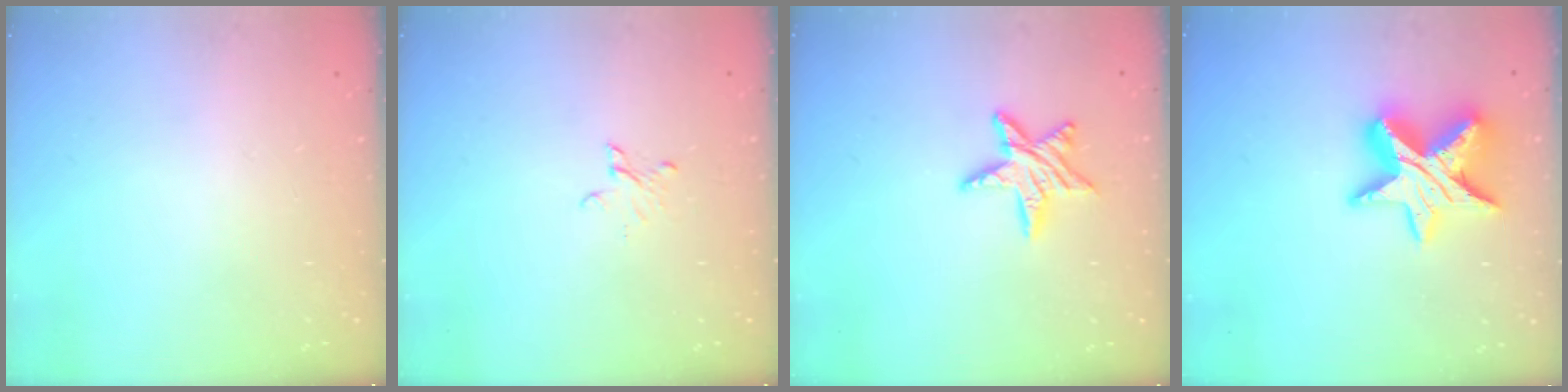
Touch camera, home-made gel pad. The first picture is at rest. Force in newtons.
{"total": 3.0, "press": 3.0, "slide": 0.3}
{"total": 10.1, "press": 10.1, "slide": 0.5}
{"total": 15.0, "press": 14.9, "slide": 1.1}